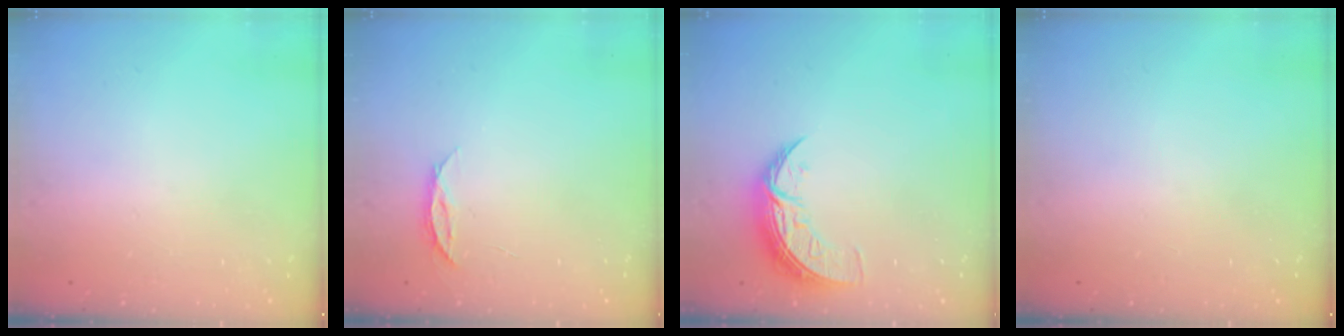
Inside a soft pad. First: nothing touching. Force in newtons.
{"total": 4.0, "press": 3.9, "slide": 0.4}
{"total": 9.0, "press": 9.0, "slide": 0.5}
{"total": 0.0}